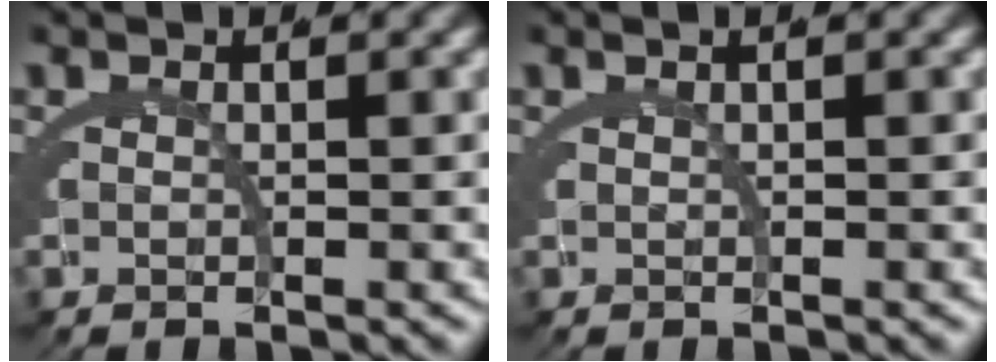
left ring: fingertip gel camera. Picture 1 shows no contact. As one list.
[{"total": 0.9, "force": [0.5, -0.2, 0.7], "torque": [-0.007, 0.006, 0.008]}]